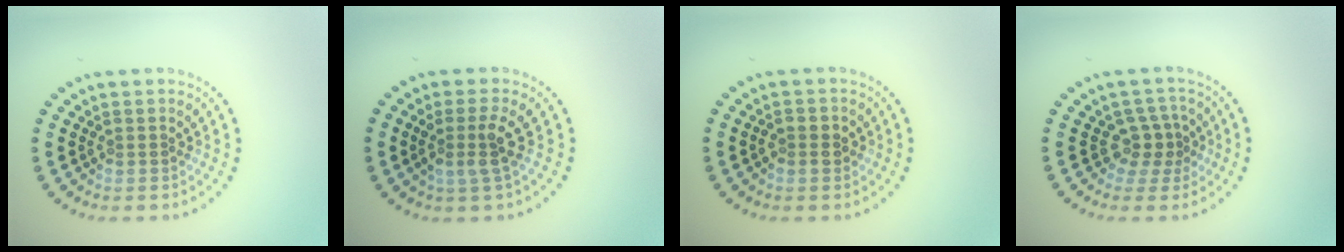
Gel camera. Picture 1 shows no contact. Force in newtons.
{"total": 2.7, "press": 2.0, "slide": 1.8}
{"total": 1.5, "press": 1.4, "slide": 0.4}
{"total": 2.5, "press": 1.8, "slide": 1.7}